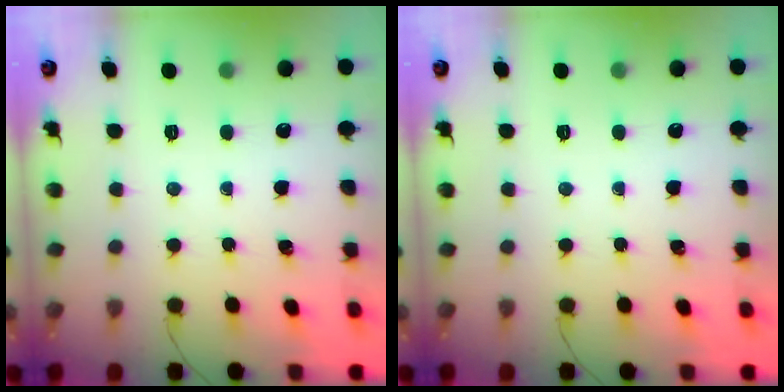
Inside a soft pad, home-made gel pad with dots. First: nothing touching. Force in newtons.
{"total": 0.0}